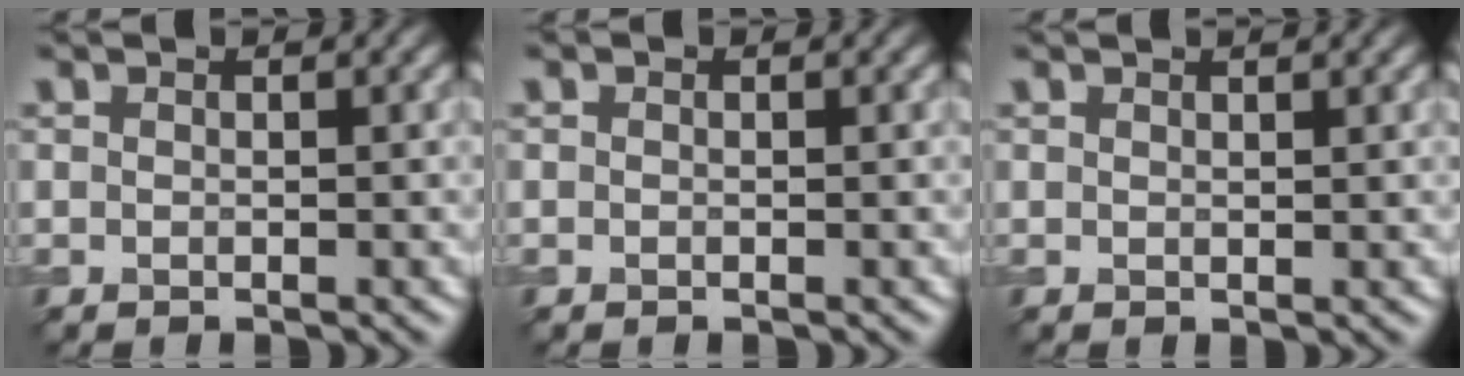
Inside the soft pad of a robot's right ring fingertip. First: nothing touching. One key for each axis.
{"total": 0.0}
{"total": 0.9, "fx": 0.8, "fy": 0.2, "fz": 0.4, "tx": -0.004, "ty": 0.003, "tz": 0.013}